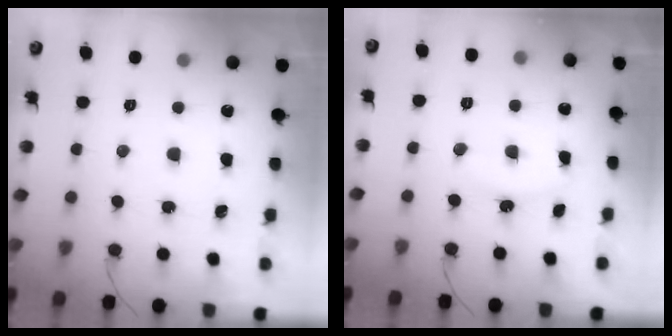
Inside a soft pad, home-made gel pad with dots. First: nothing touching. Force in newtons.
{"total": 9.2, "press": 9.2, "slide": 0.4}